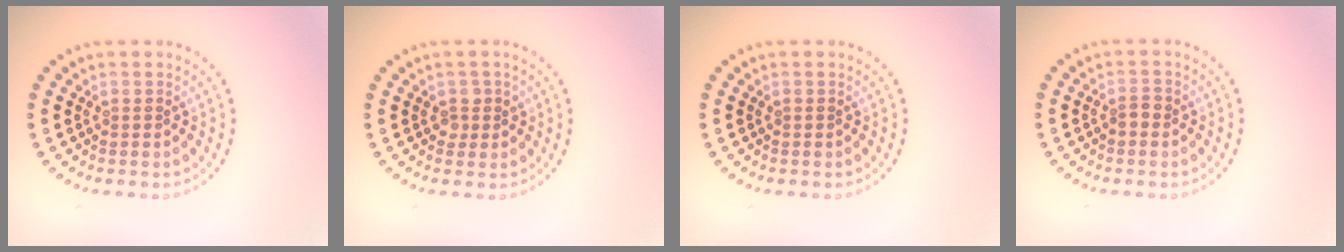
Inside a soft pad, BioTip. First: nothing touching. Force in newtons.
{"total": 1.3, "press": 1.1, "slide": 0.6}
{"total": 0.0}
{"total": 1.1, "press": 1.0, "slide": 0.2}